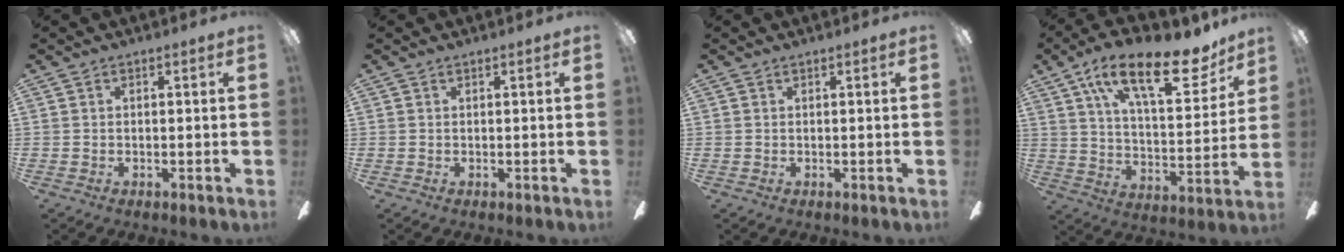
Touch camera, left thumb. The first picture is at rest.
{"total": 0.0}
{"total": 0.0}
{"total": 22.7, "force": [14.6, 8.9, 14.9], "torque": [-0.230, -0.081, 0.242]}